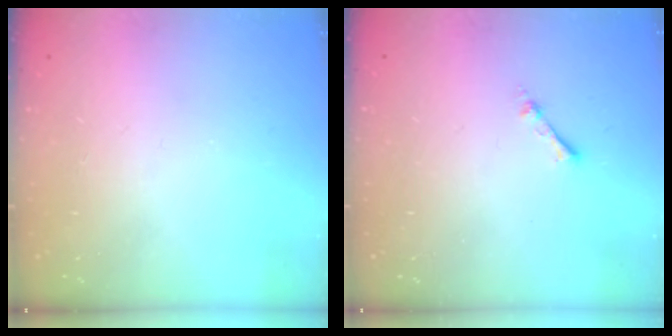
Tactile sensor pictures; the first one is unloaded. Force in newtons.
{"total": 1.9, "press": 1.9, "slide": 0.3}